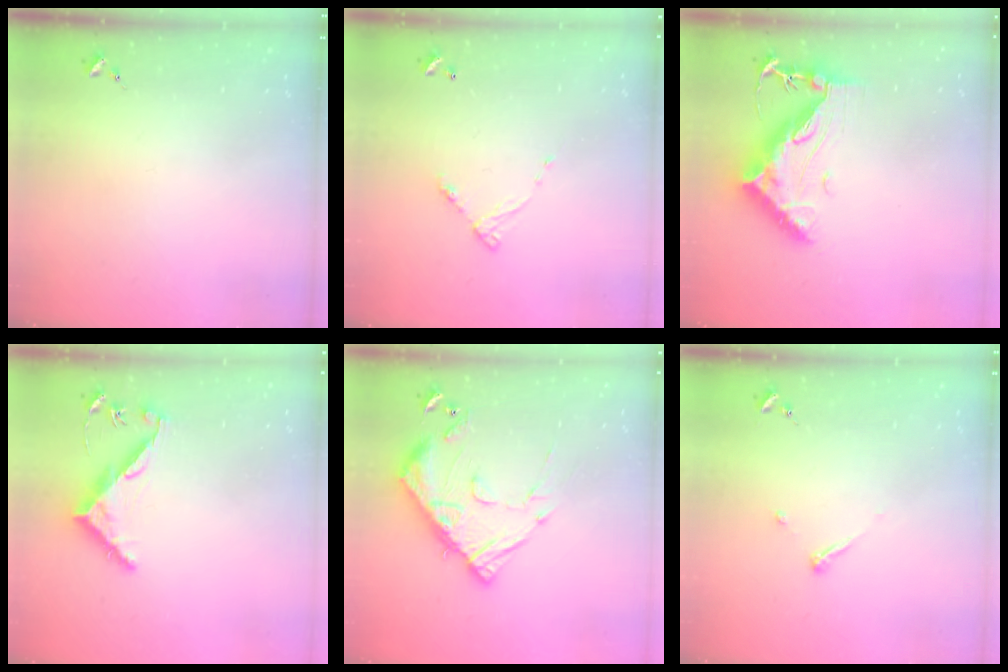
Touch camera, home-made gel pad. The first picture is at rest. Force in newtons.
{"total": 5.9, "press": 5.9, "slide": 0.4}
{"total": 13.5, "press": 13.4, "slide": 1.3}
{"total": 7.5, "press": 7.5, "slide": 0.5}
{"total": 16.6, "press": 16.6, "slide": 1.4}
{"total": 4.5, "press": 4.5, "slide": 0.4}